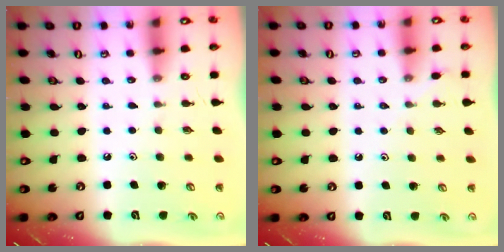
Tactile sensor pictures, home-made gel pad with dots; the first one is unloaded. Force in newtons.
{"total": 4.3, "press": 4.2, "slide": 0.8}